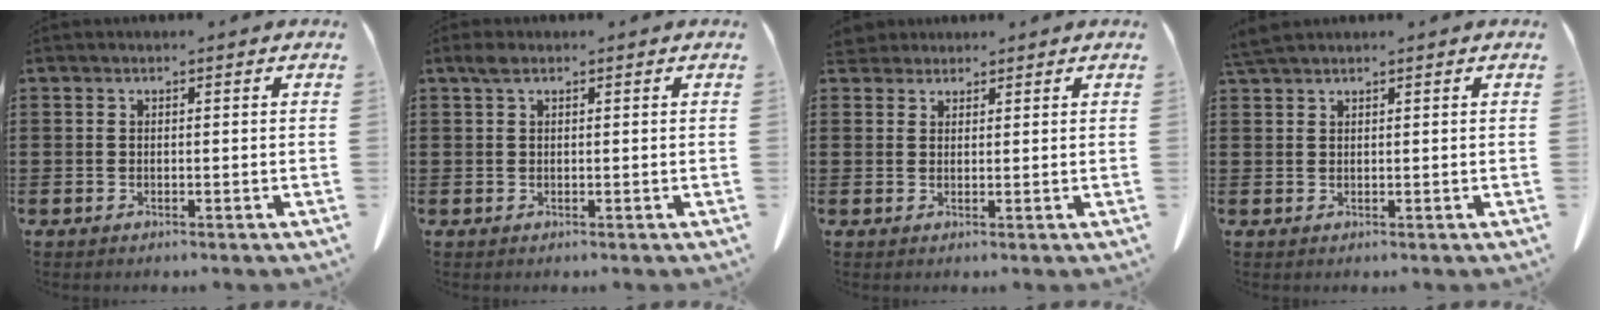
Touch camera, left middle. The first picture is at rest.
{"total": 1.4, "force": [0.6, 0.7, 1.0], "torque": [-0.025, 0.004, 0.011]}
{"total": 2.4, "force": [2.2, 0.9, 0.4], "torque": [-0.016, 0.003, 0.044]}
{"total": 1.9, "force": [1.7, 0.1, 0.8], "torque": [-0.022, -0.002, 0.033]}